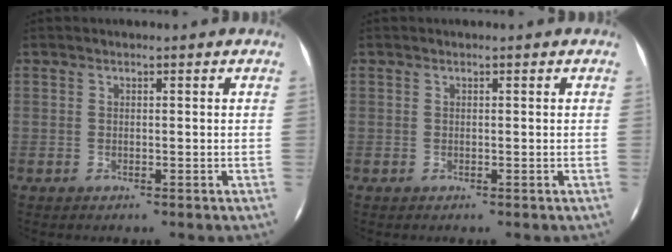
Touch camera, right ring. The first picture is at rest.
{"total": 0.0}